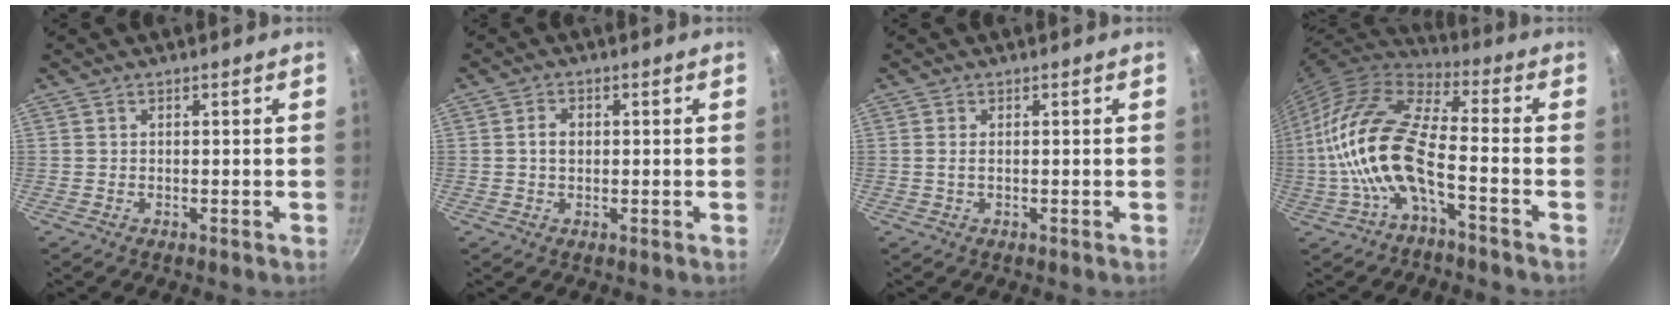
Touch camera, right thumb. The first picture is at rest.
{"total": 2.8, "force": [0.2, 2.0, 1.9], "torque": [-0.026, 0.005, 0.002]}
{"total": 1.2, "force": [0.1, 0.6, 1.0], "torque": [-0.023, 0.000, 0.000]}
{"total": 16.6, "force": [-4.3, 6.4, 14.7], "torque": [-0.291, 0.040, -0.096]}